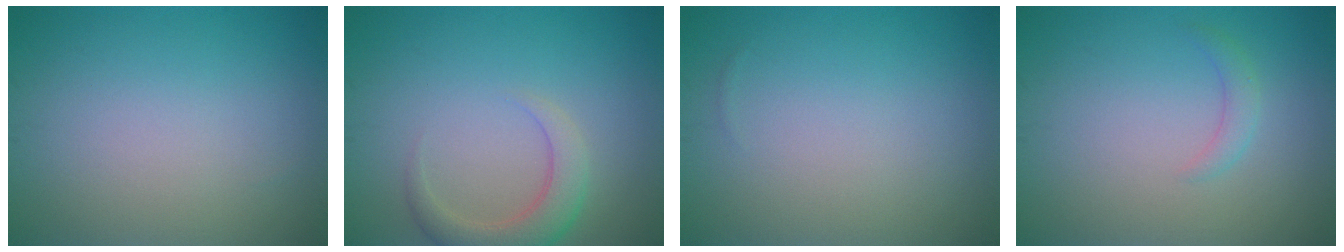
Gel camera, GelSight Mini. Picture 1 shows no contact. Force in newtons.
{"total": 3.4, "press": 3.4, "slide": 0.3}
{"total": 0.0}
{"total": 1.3, "press": 1.3, "slide": 0.0}